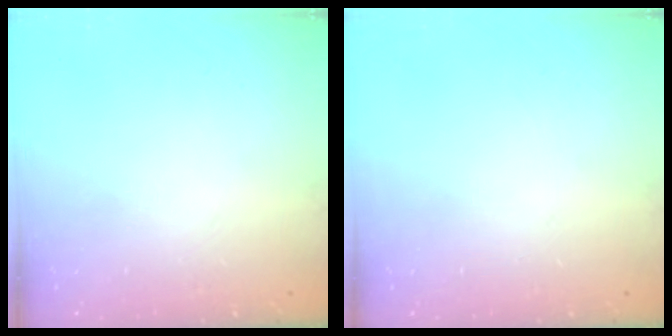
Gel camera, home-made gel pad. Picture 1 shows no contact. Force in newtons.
{"total": 0.0}